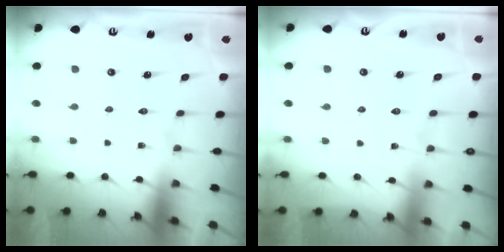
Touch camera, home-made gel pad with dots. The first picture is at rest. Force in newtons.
{"total": 5.1, "press": 5.0, "slide": 0.6}